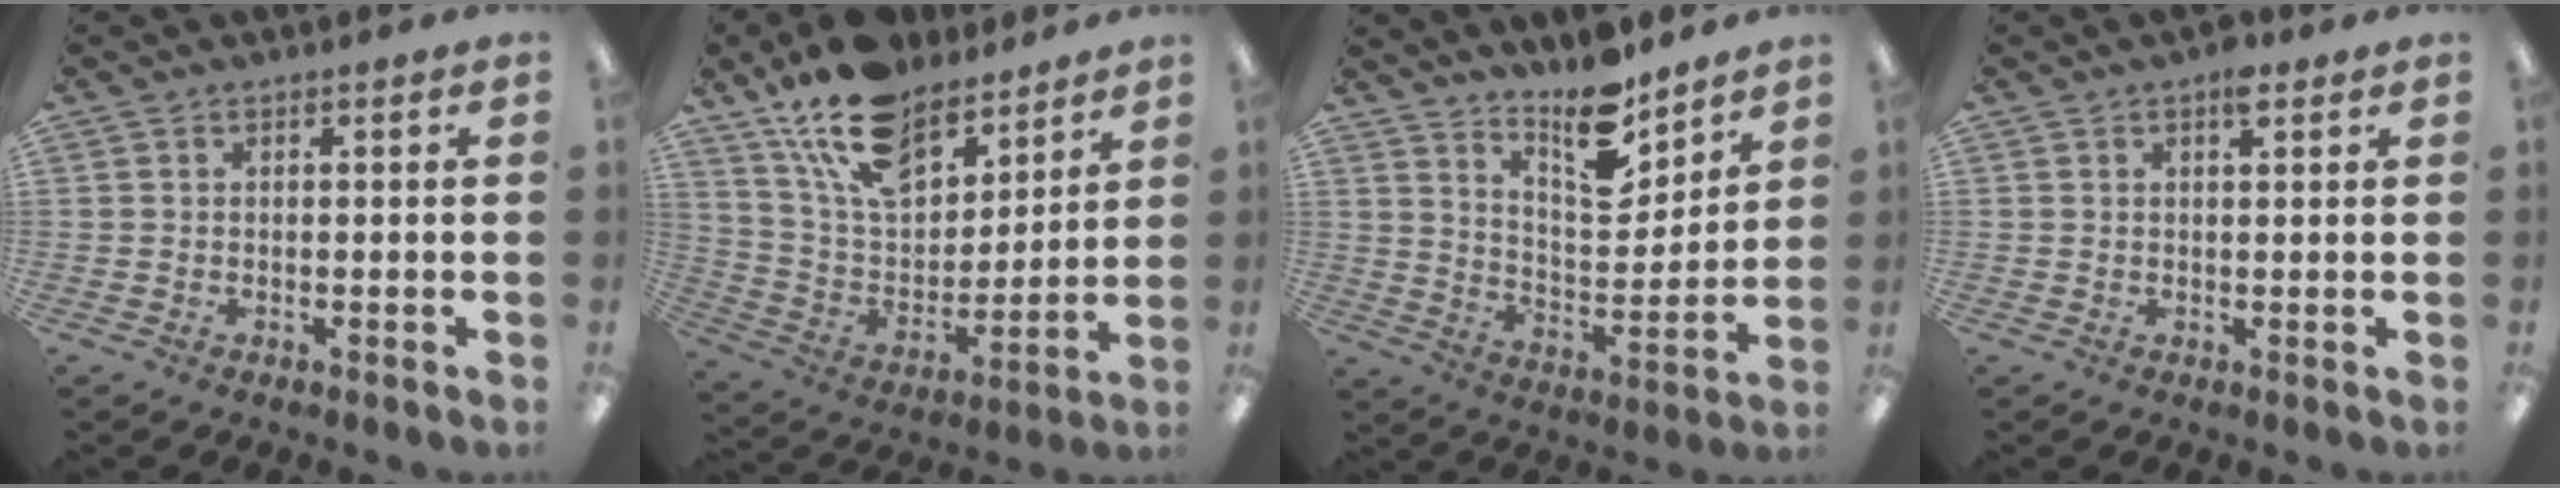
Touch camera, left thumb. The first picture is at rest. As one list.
[{"total": 18.4, "force": [13.8, 8.9, 8.4], "torque": [-0.172, -0.071, 0.251]}, {"total": 13.3, "force": [10.6, 4.8, 6.3], "torque": [-0.092, -0.077, 0.187]}, {"total": 3.4, "force": [1.9, 1.5, 2.4], "torque": [-0.019, -0.008, 0.026]}]